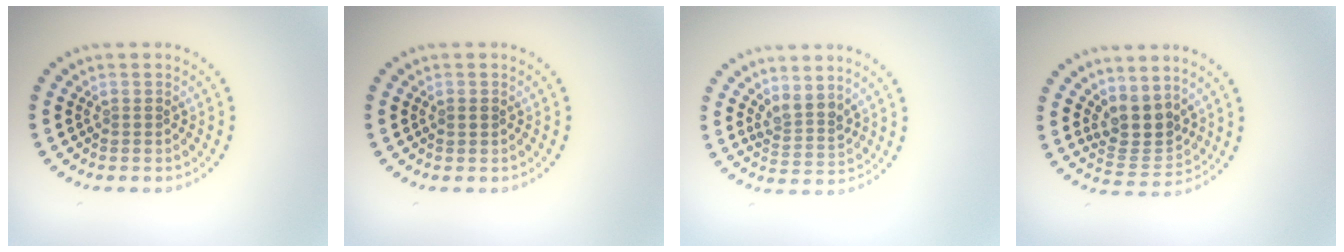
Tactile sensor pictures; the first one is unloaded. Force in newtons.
{"total": 0.8, "press": 0.8, "slide": 0.1}
{"total": 2.3, "press": 1.8, "slide": 1.4}
{"total": 3.5, "press": 2.8, "slide": 2.0}